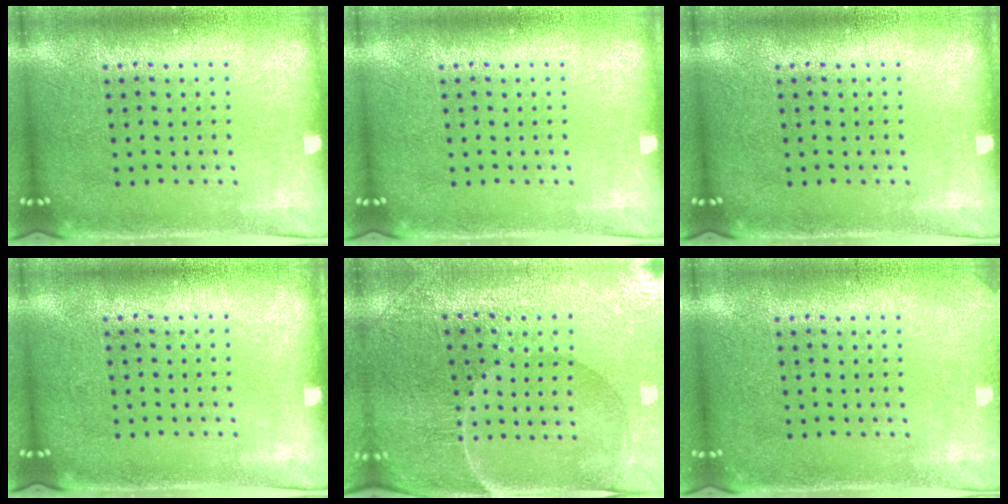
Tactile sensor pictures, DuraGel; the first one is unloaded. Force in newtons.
{"total": 0.0}
{"total": 0.0}
{"total": 0.0}
{"total": 3.5, "press": 3.5, "slide": 0.3}
{"total": 1.1, "press": 1.1, "slide": 0.1}